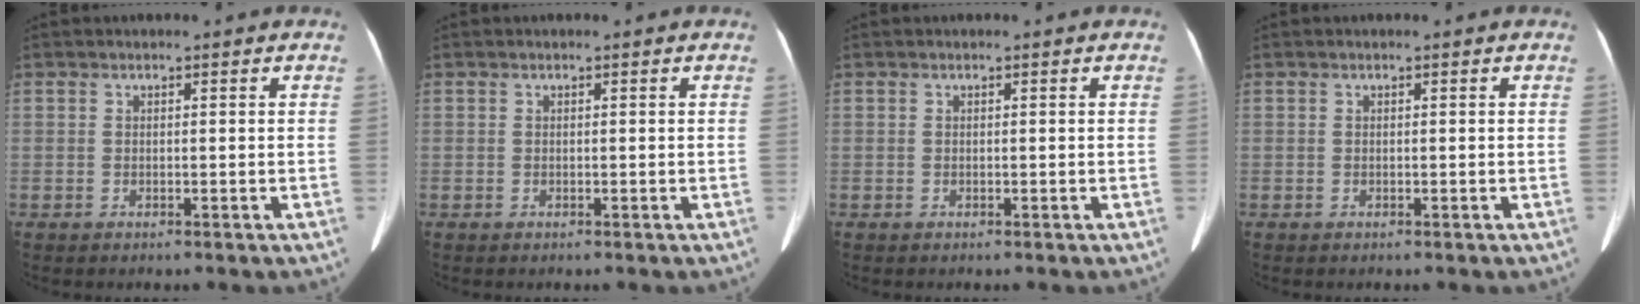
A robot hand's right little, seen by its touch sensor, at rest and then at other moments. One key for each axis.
{"total": 0.0}
{"total": 0.0}
{"total": 0.0}